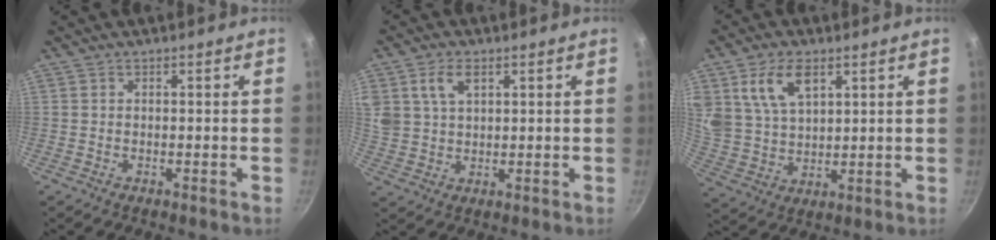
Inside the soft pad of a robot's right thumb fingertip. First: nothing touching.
{"total": 7.8, "force": [3.5, 5.1, 4.7], "torque": [-0.080, -0.001, 0.070]}
{"total": 11.0, "force": [5.1, 6.5, 7.3], "torque": [-0.126, -0.019, 0.108]}